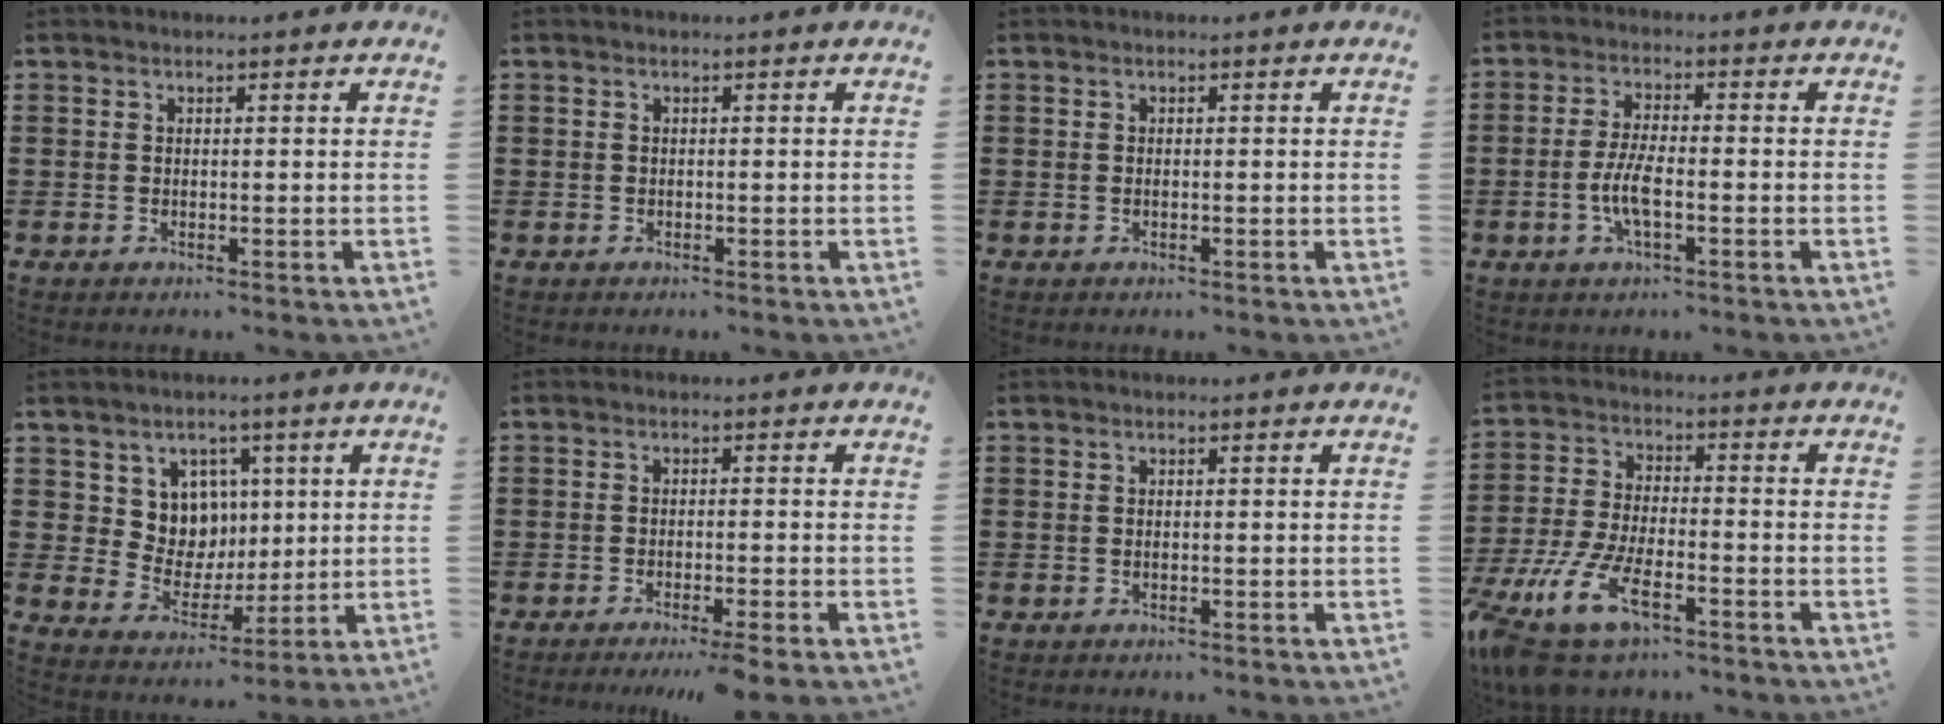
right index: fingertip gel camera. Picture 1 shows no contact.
{"total": 0.0}
{"total": 0.0}
{"total": 5.2, "force": [-1.5, 1.4, 4.8], "torque": [-0.117, -0.007, -0.038]}
{"total": 7.8, "force": [3.0, 6.9, 1.9], "torque": [-0.070, -0.005, 0.059]}
{"total": 2.2, "force": [-1.7, -0.3, 1.4], "torque": [-0.022, -0.002, -0.032]}
{"total": 0.0}
{"total": 10.7, "force": [-6.8, 3.6, 7.4], "torque": [-0.182, 0.000, -0.134]}